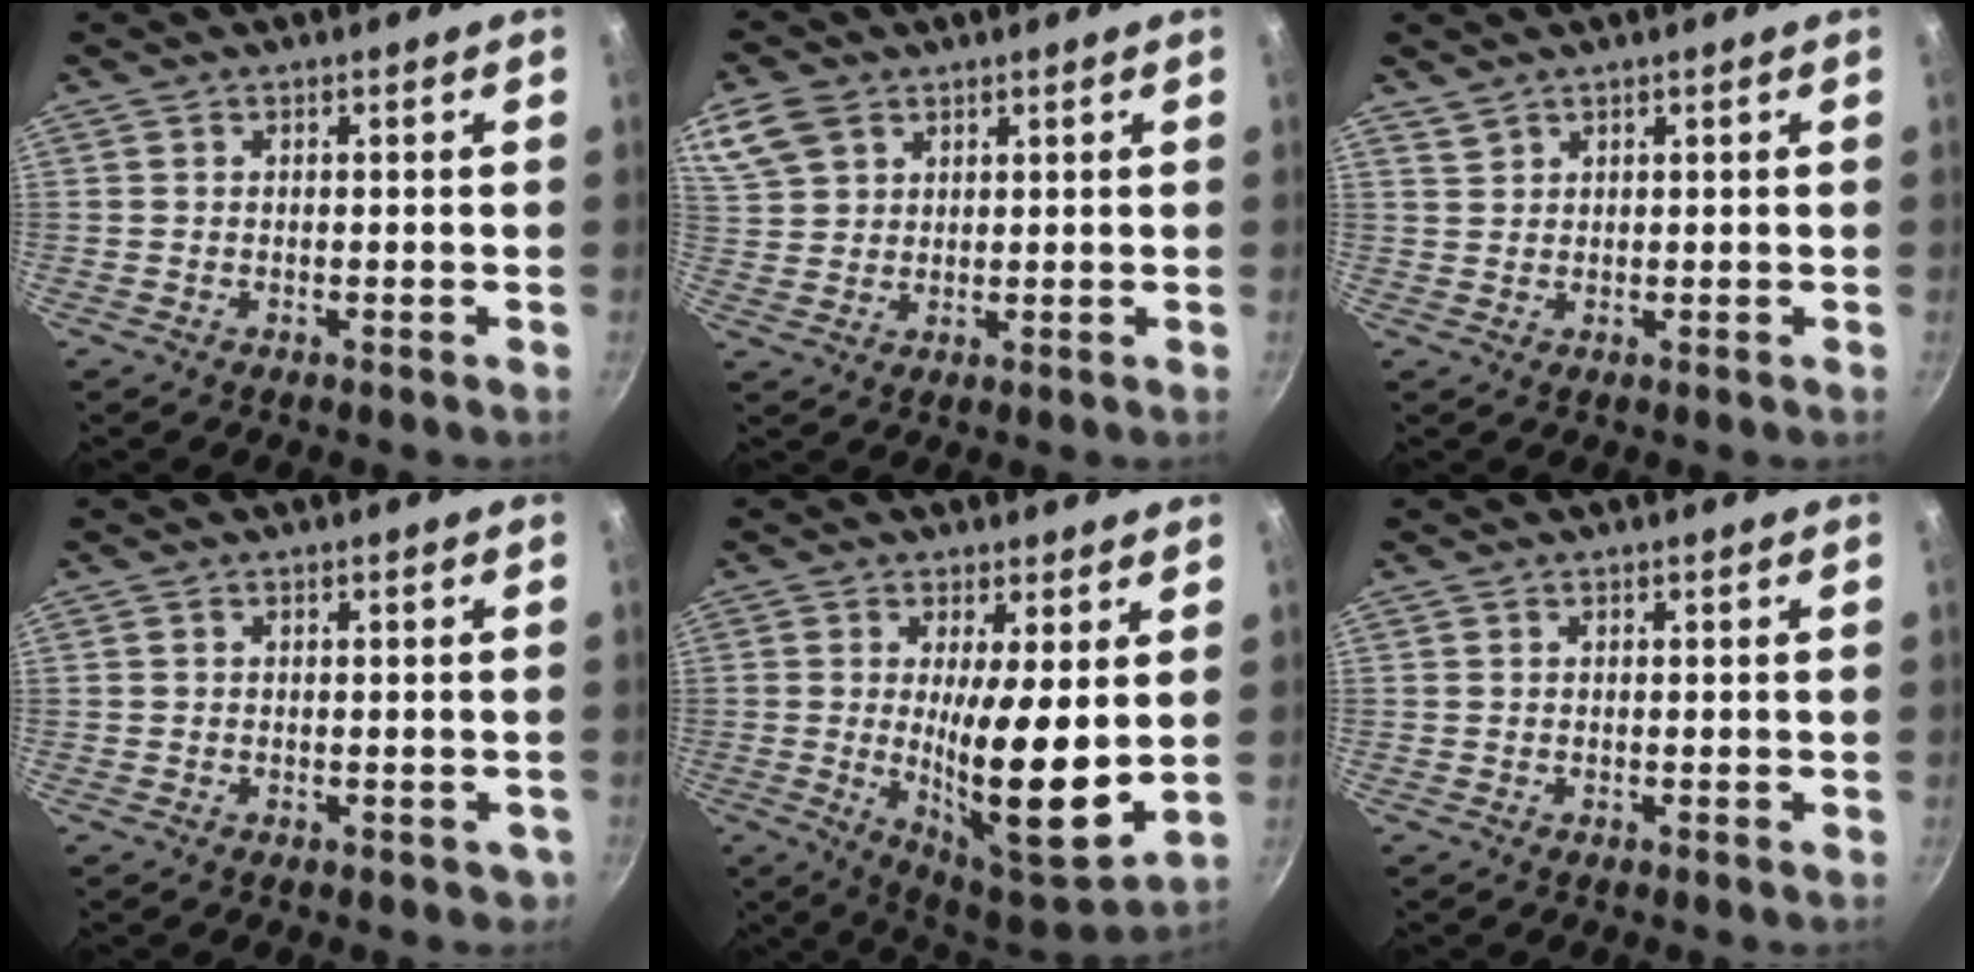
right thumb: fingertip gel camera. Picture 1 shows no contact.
{"total": 8.6, "force": [4.7, 6.0, 4.0], "torque": [-0.072, -0.003, 0.097]}
{"total": 1.5, "force": [1.4, 0.6, 0.2], "torque": [0.001, -0.001, 0.031]}
{"total": 1.5, "force": [-0.4, 1.2, 0.8], "torque": [-0.001, 0.006, 0.001]}
{"total": 14.9, "force": [1.1, 3.5, 14.4], "torque": [-0.226, -0.044, 0.024]}
{"total": 0.0}